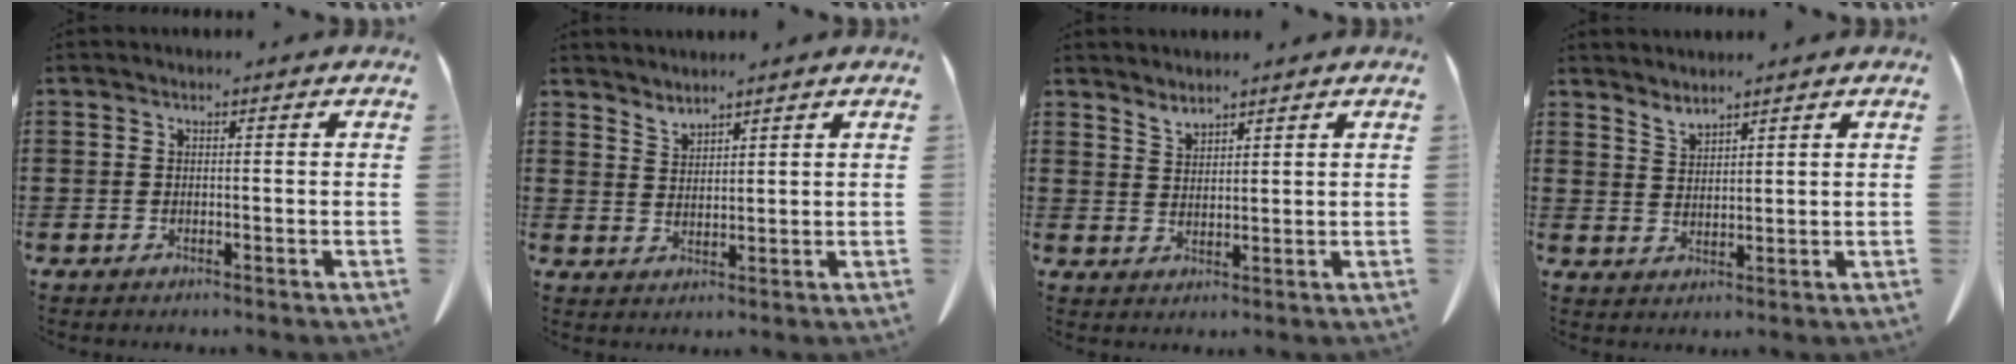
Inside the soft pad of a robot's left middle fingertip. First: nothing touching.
{"total": 2.4, "force": [2.4, 0.0, -0.1], "torque": [-0.004, -0.007, 0.048]}
{"total": 2.2, "force": [2.2, 0.2, 0.1], "torque": [-0.007, -0.006, 0.043]}
{"total": 2.2, "force": [2.2, 0.0, 0.3], "torque": [-0.010, -0.005, 0.042]}